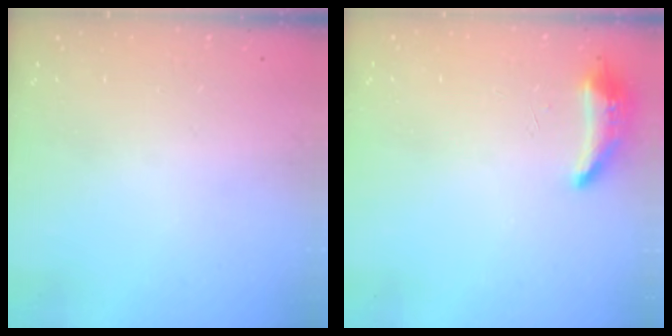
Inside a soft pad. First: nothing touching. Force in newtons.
{"total": 8.7, "press": 8.5, "slide": 2.0}